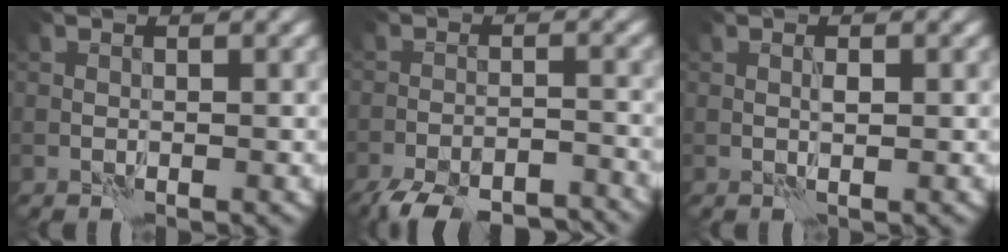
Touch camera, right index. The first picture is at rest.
{"total": 10.2, "force": [-9.3, 2.6, 3.6], "torque": [-0.055, -0.023, -0.137]}
{"total": 0.7, "force": [0.4, 0.0, 0.6], "torque": [-0.013, 0.000, 0.008]}